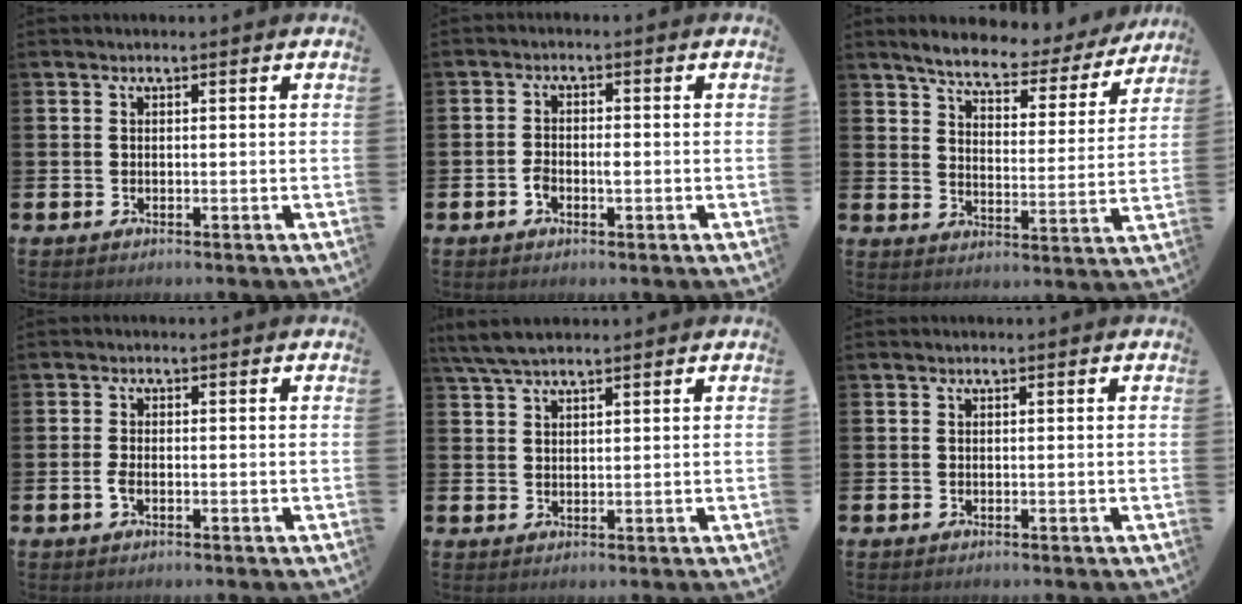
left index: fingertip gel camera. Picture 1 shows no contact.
{"total": 2.1, "force": [-0.8, 1.1, 1.6], "torque": [-0.030, 0.003, -0.015]}
{"total": 6.4, "force": [5.8, 1.4, 2.2], "torque": [-0.068, -0.039, 0.094]}
{"total": 1.7, "force": [-0.6, 0.8, 1.4], "torque": [-0.034, 0.004, -0.010]}
{"total": 4.3, "force": [3.5, 1.0, 2.1], "torque": [-0.057, 0.001, 0.068]}
{"total": 0.0}